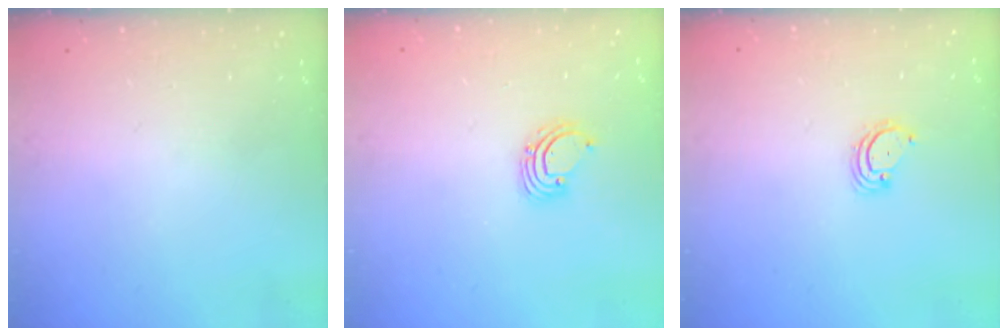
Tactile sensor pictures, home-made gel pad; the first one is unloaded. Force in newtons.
{"total": 2.2, "press": 2.2, "slide": 0.2}
{"total": 2.8, "press": 2.8, "slide": 0.3}